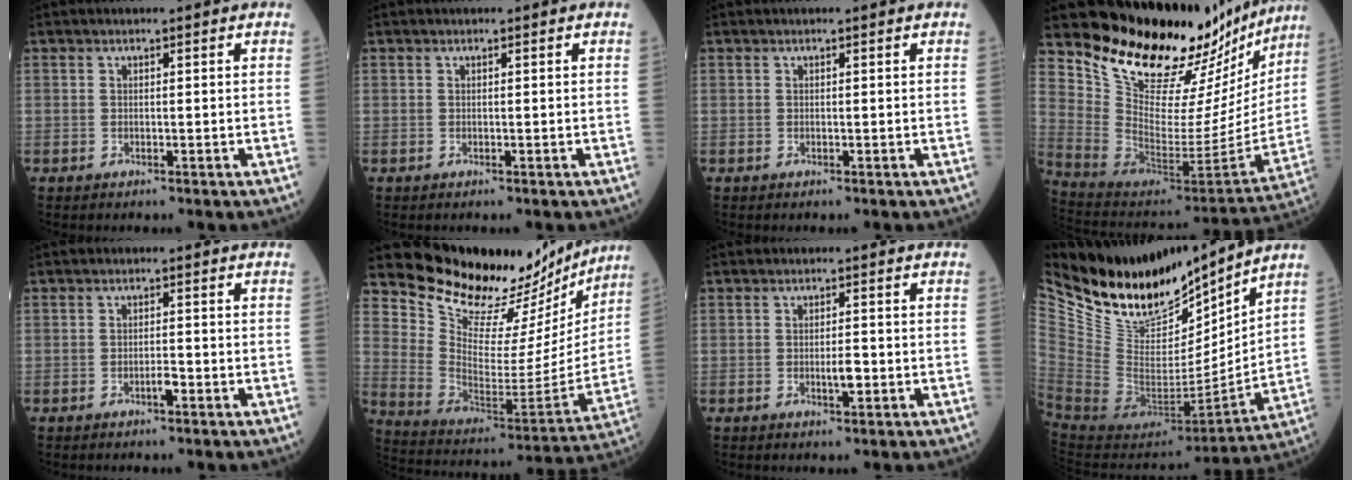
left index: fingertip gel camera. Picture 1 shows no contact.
{"total": 0.0}
{"total": 0.0}
{"total": 24.5, "force": [21.4, 8.4, 8.4], "torque": [-0.115, -0.068, 0.311]}
{"total": 1.4, "force": [-1.2, 0.3, 0.8], "torque": [-0.013, -0.004, -0.021]}
{"total": 21.6, "force": [19.5, 7.0, 5.8], "torque": [-0.088, -0.052, 0.284]}
{"total": 2.1, "force": [-1.0, 0.6, 1.8], "torque": [-0.029, -0.004, -0.016]}
{"total": 21.1, "force": [18.1, 7.6, 7.5], "torque": [-0.162, -0.031, 0.328]}